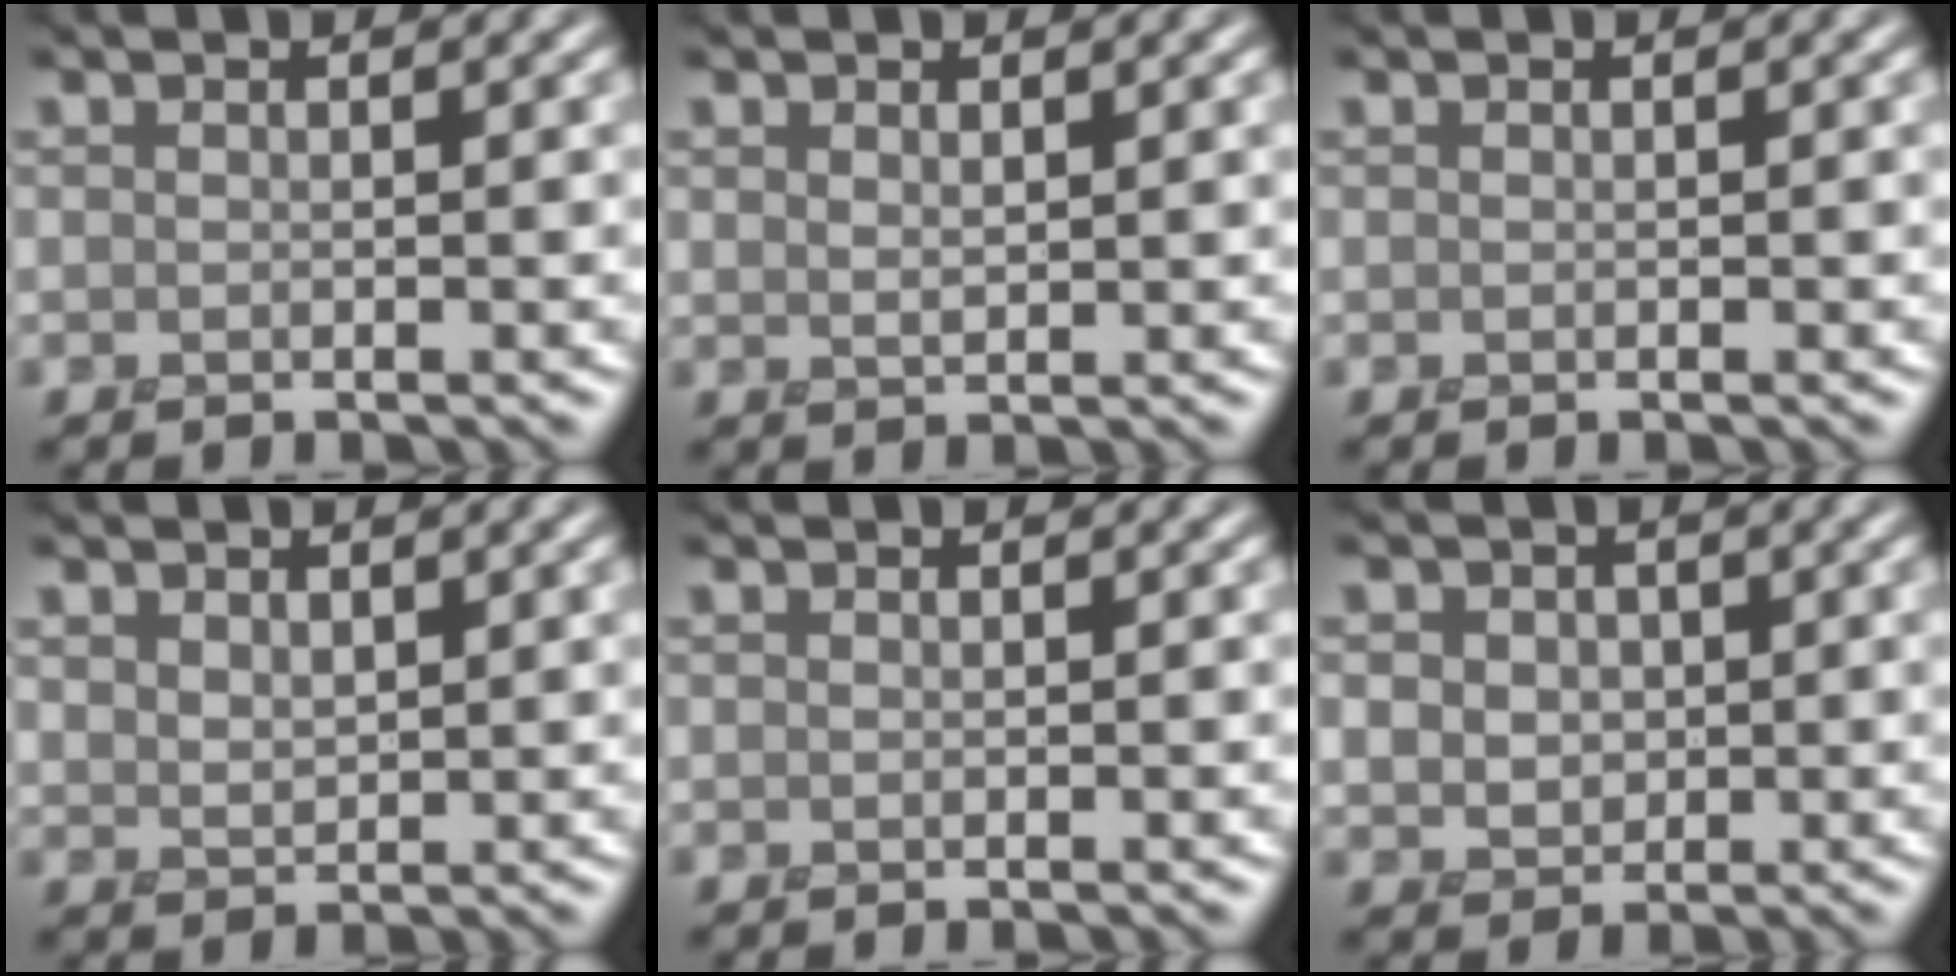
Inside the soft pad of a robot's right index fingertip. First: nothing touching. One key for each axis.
{"total": 1.0, "fx": 0.9, "fy": 0.3, "fz": 0.4, "tx": -0.011, "ty": -0.004, "tz": 0.020}
{"total": 0.0}
{"total": 1.7, "fx": 1.1, "fy": 1.1, "fz": 0.8, "tx": -0.023, "ty": -0.006, "tz": 0.024}
{"total": 0.0}
{"total": 4.2, "fx": 0.9, "fy": 3.5, "fz": 2.0, "tx": -0.040, "ty": 0.012, "tz": 0.004}